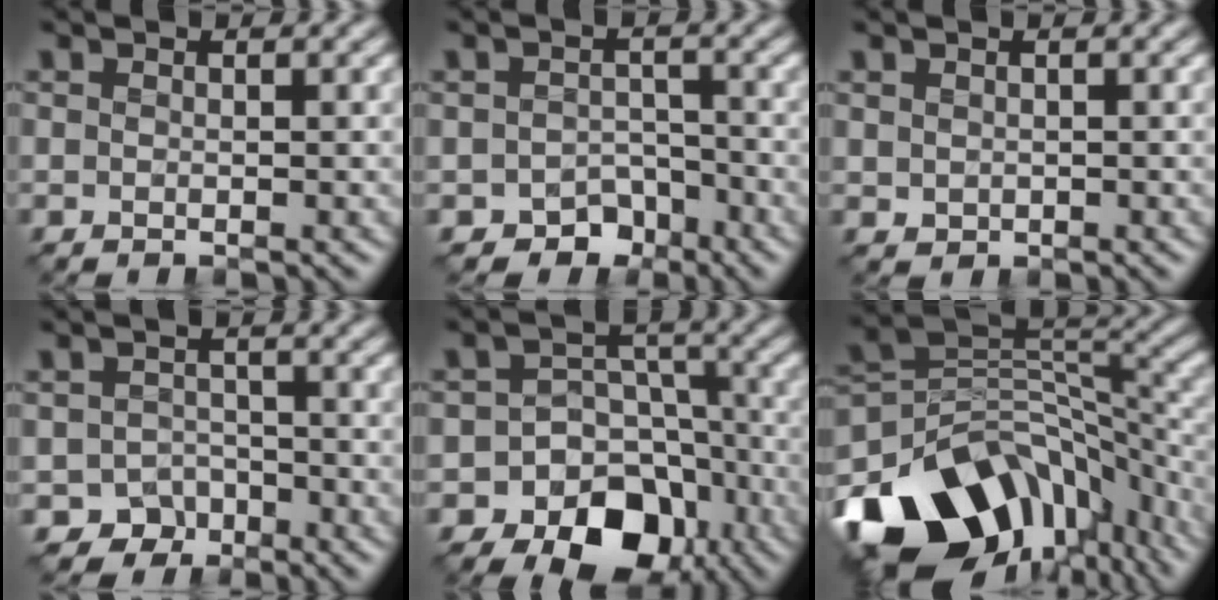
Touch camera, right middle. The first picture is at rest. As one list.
[{"total": 3.1, "force": [-2.2, 2.0, 0.8], "torque": [-0.002, 0.000, -0.033]}, {"total": 0.7, "force": [0.2, 0.6, 0.1], "torque": [-0.006, -0.002, 0.007]}, {"total": 3.3, "force": [-2.4, 2.2, 0.2], "torque": [0.009, -0.001, -0.038]}, {"total": 12.1, "force": [-6.7, 9.2, 4.2], "torque": [-0.043, -0.013, -0.128]}, {"total": 14.6, "force": [-7.6, 9.6, 8.0], "torque": [-0.160, -0.005, -0.118]}]